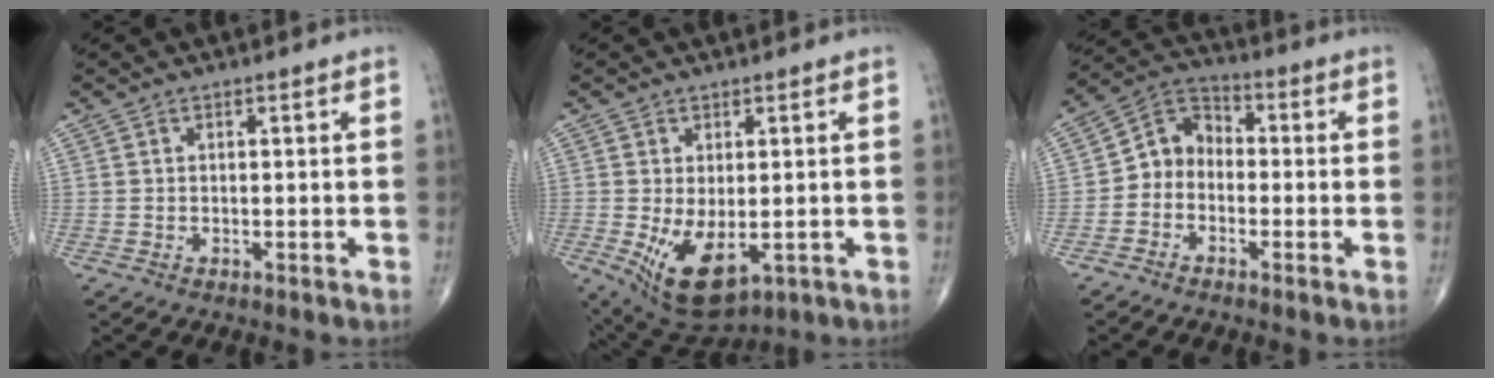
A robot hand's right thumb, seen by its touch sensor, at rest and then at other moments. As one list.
[{"total": 10.1, "force": [-2.1, 5.2, 8.4], "torque": [-0.139, -0.017, -0.015]}, {"total": 6.9, "force": [-1.7, 5.7, 3.5], "torque": [-0.037, 0.034, -0.054]}]